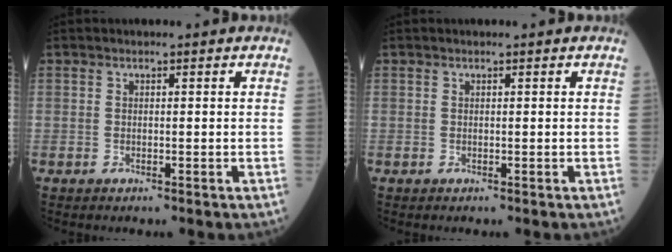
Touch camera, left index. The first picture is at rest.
{"total": 0.0}